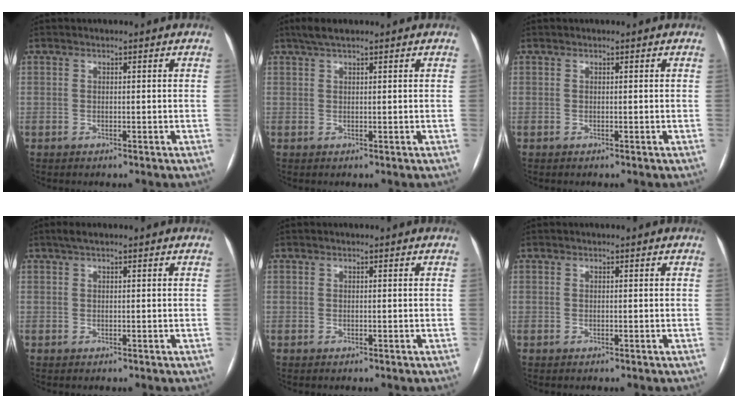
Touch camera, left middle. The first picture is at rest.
{"total": 3.0, "force": [2.2, 0.5, 1.9], "torque": [-0.040, 0.017, 0.043]}
{"total": 0.0}
{"total": 1.5, "force": [1.0, 0.2, 1.1], "torque": [-0.023, 0.016, 0.018]}
{"total": 0.0}
{"total": 0.0}